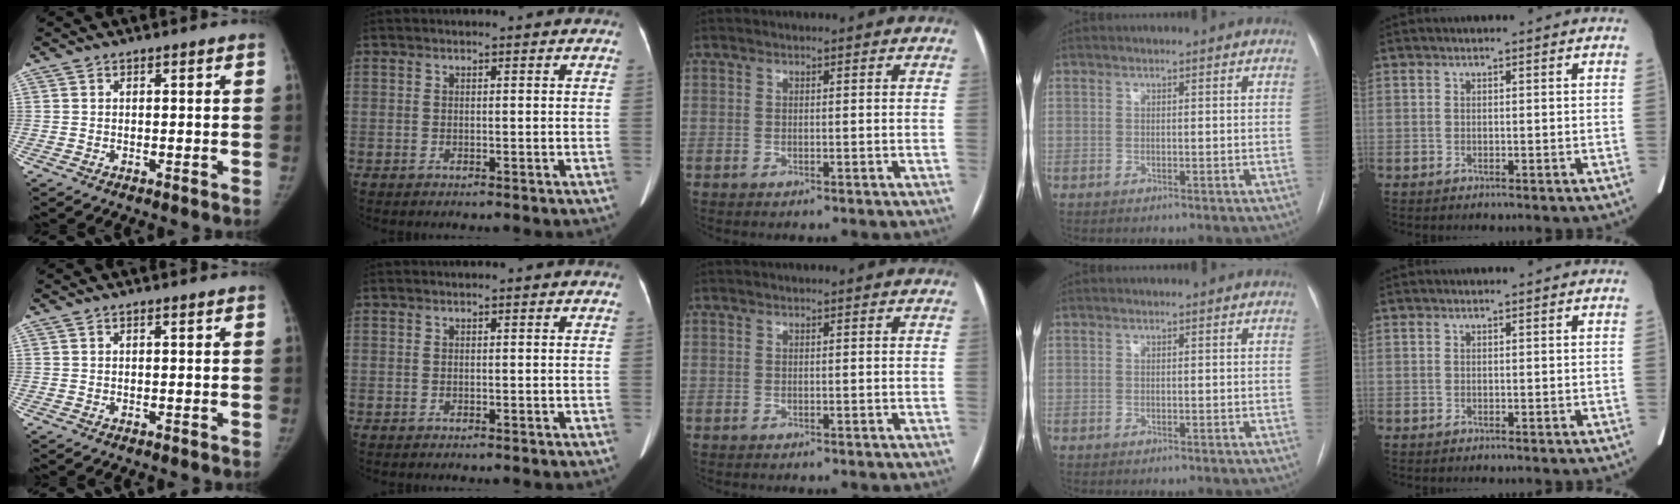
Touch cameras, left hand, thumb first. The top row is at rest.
{}